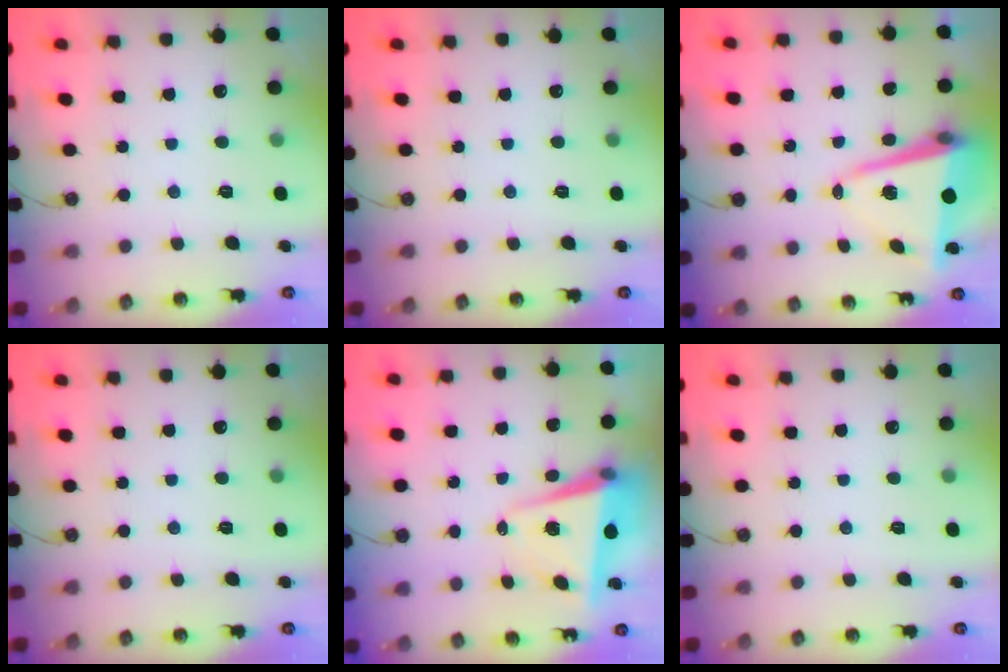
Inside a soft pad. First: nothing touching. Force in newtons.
{"total": 0.0}
{"total": 9.8, "press": 9.6, "slide": 1.6}
{"total": 0.0}
{"total": 5.8, "press": 5.7, "slide": 1.2}
{"total": 0.0}